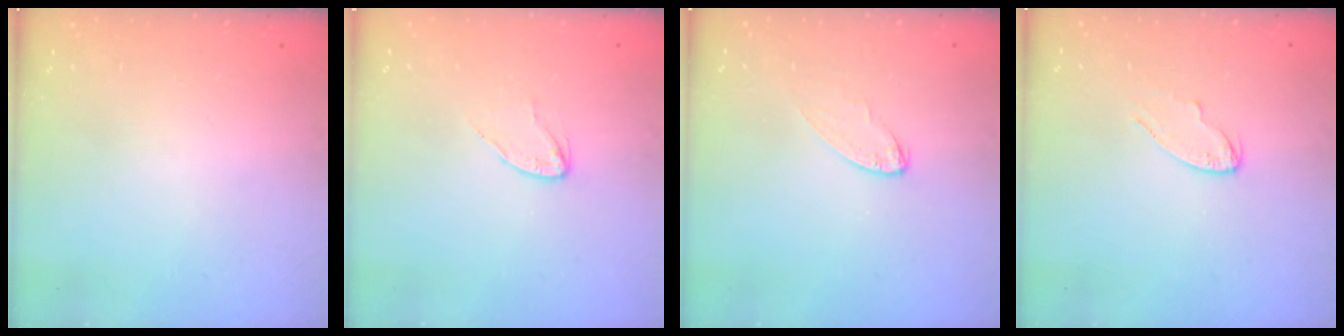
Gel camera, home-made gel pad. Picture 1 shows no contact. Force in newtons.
{"total": 3.5, "press": 3.5, "slide": 0.3}
{"total": 5.7, "press": 5.7, "slide": 0.4}
{"total": 4.2, "press": 4.2, "slide": 0.5}